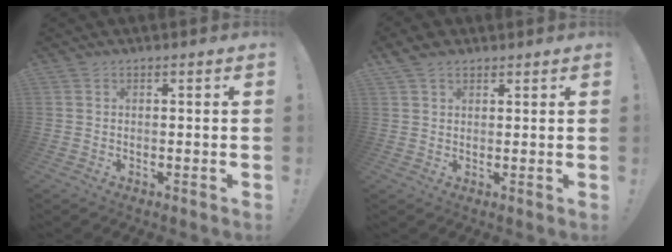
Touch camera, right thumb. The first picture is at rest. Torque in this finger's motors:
{"motor_torque": [-0.70, 0.88, 0.16, -0.04, 0.11]}